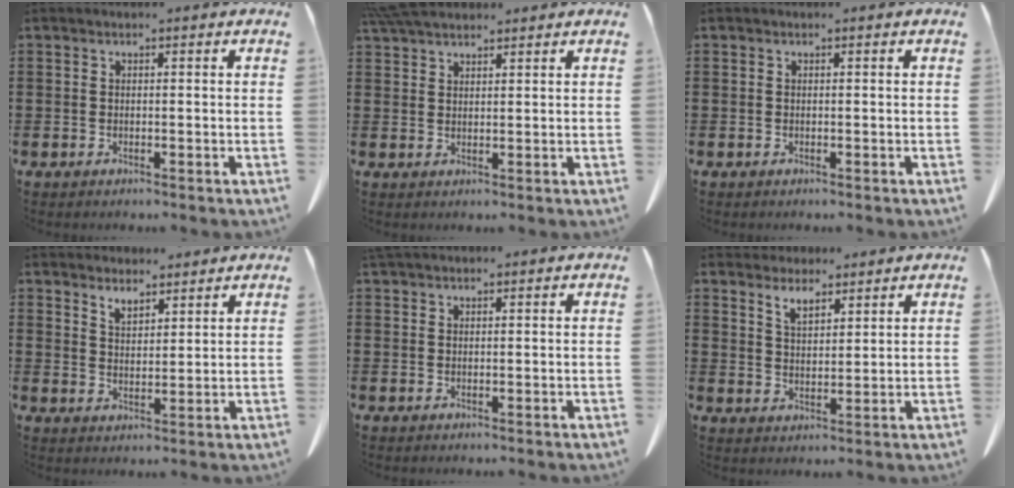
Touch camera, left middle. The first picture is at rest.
{"total": 4.7, "force": [4.2, 0.9, 2.0], "torque": [-0.051, -0.003, 0.081]}
{"total": 0.0}
{"total": 3.8, "force": [3.6, 1.1, 0.3], "torque": [-0.016, -0.010, 0.069]}
{"total": 1.3, "force": [1.2, 0.2, 0.3], "torque": [-0.009, -0.002, 0.025]}
{"total": 4.3, "force": [3.8, 1.5, 1.2], "torque": [-0.034, -0.007, 0.073]}